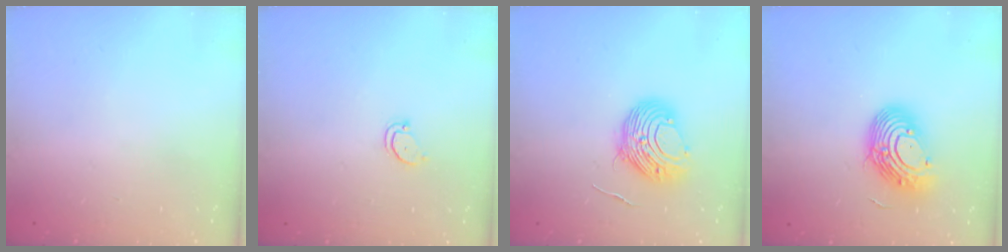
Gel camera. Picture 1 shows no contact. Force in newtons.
{"total": 2.5, "press": 2.5, "slide": 0.3}
{"total": 10.1, "press": 10.0, "slide": 0.9}
{"total": 12.4, "press": 12.3, "slide": 1.8}